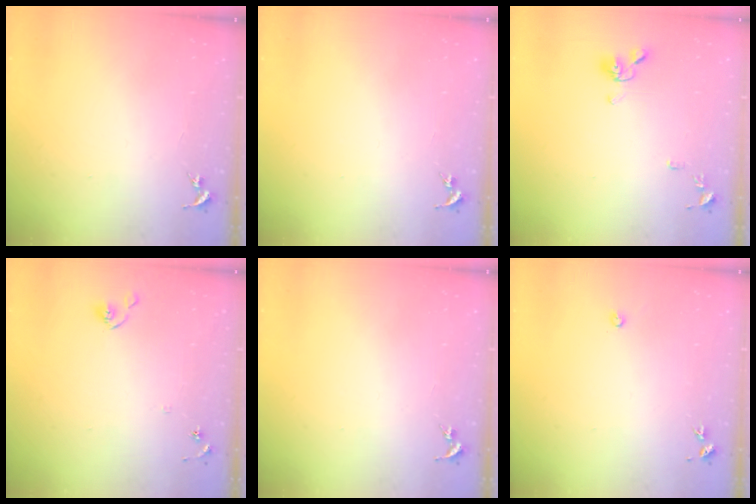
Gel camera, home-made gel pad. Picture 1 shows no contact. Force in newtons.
{"total": 0.0}
{"total": 9.4, "press": 9.4, "slide": 1.0}
{"total": 6.1, "press": 6.1, "slide": 0.5}
{"total": 0.0}
{"total": 2.2, "press": 2.2, "slide": 0.3}